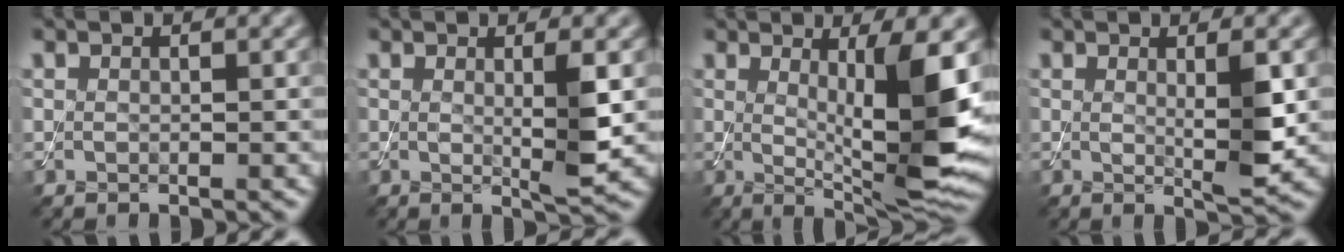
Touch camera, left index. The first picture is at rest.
{"total": 3.0, "force": [0.2, 0.3, 3.0], "torque": [-0.049, -0.009, 0.004]}
{"total": 9.2, "force": [1.0, 1.7, 8.9], "torque": [-0.134, -0.024, 0.026]}
{"total": 3.0, "force": [0.4, 0.4, 2.9], "torque": [-0.048, -0.010, 0.008]}